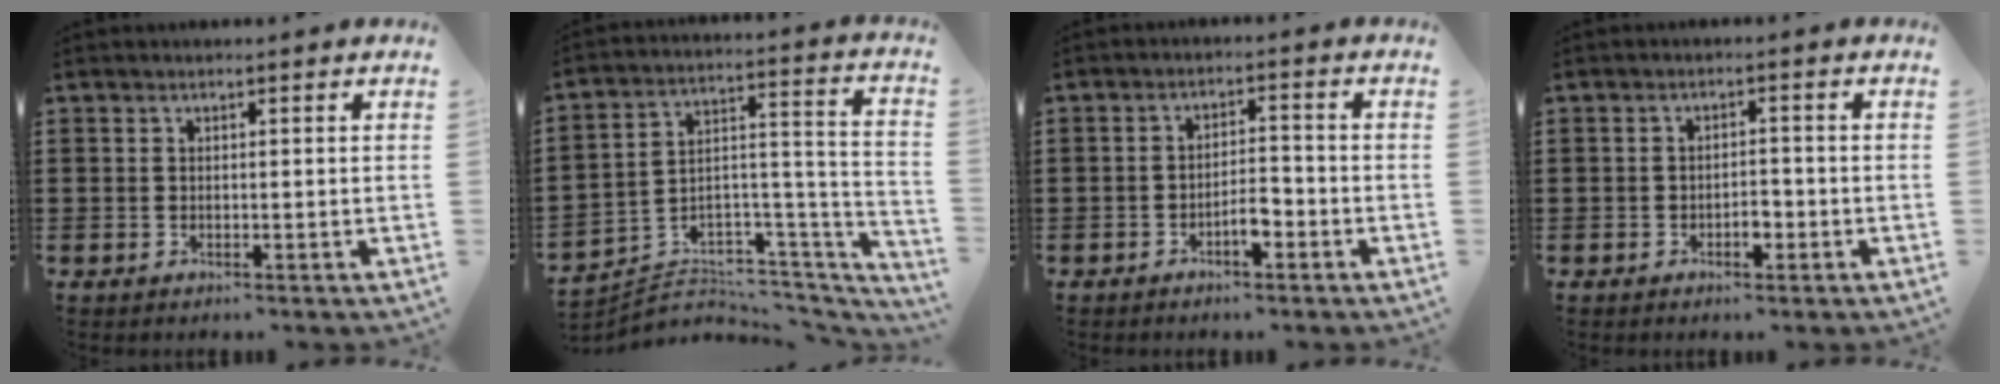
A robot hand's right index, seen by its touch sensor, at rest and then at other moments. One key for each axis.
{"total": 3.5, "fx": -2.2, "fy": 2.7, "fz": 0.6, "tx": -0.022, "ty": -0.011, "tz": -0.045}
{"total": 3.5, "fx": -2.0, "fy": 1.3, "fz": 2.6, "tx": -0.046, "ty": 0.007, "tz": -0.037}
{"total": 2.4, "fx": -1.2, "fy": 1.1, "fz": 1.7, "tx": -0.035, "ty": 0.003, "tz": -0.023}